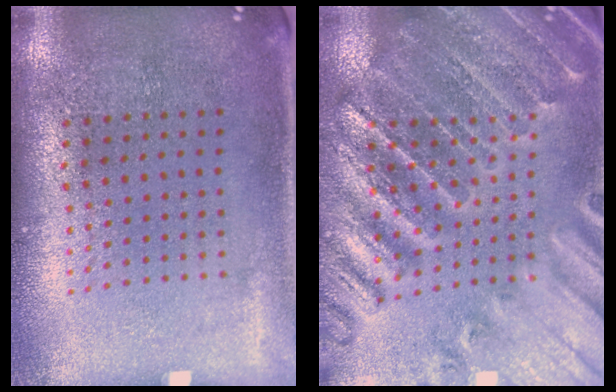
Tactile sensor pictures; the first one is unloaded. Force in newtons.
{"total": 2.8, "press": 2.7, "slide": 0.3}